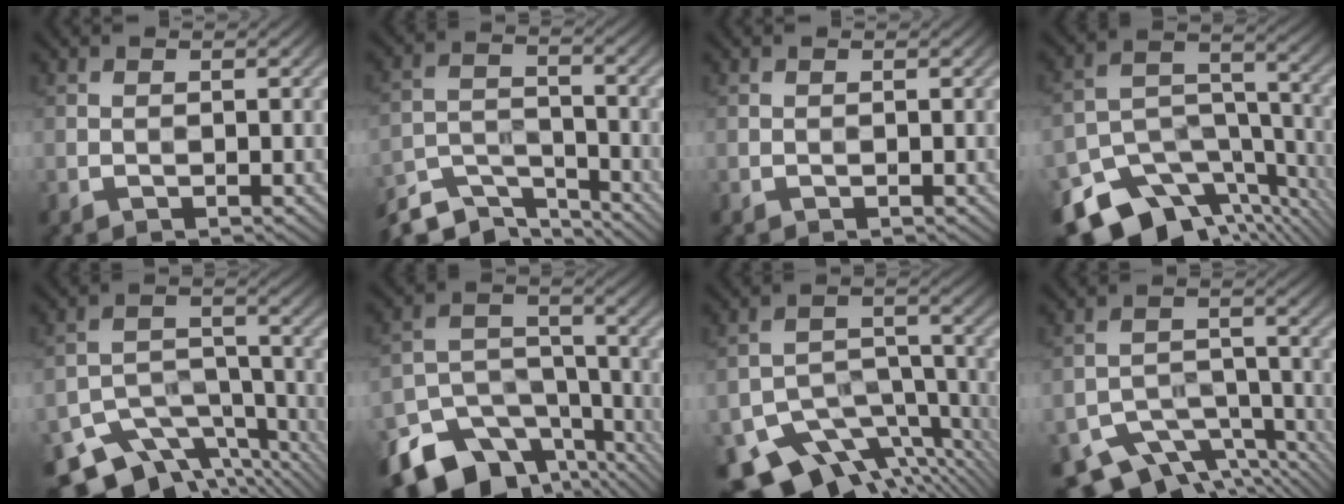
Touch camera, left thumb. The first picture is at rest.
{"total": 8.2, "force": [-6.9, 2.6, 3.5], "torque": [-0.076, -0.012, -0.138]}
{"total": 0.0}
{"total": 15.4, "force": [-10.8, 8.0, 7.6], "torque": [-0.175, -0.034, -0.154]}
{"total": 12.6, "force": [-9.6, 5.9, 5.6], "torque": [-0.108, -0.013, -0.145]}
{"total": 15.6, "force": [-11.1, 9.1, 6.2], "torque": [-0.149, -0.046, -0.160]}
{"total": 13.4, "force": [-9.3, 6.5, 7.0], "torque": [-0.140, -0.027, -0.133]}
{"total": 10.5, "force": [-8.2, 4.8, 4.4], "torque": [-0.074, -0.015, -0.125]}